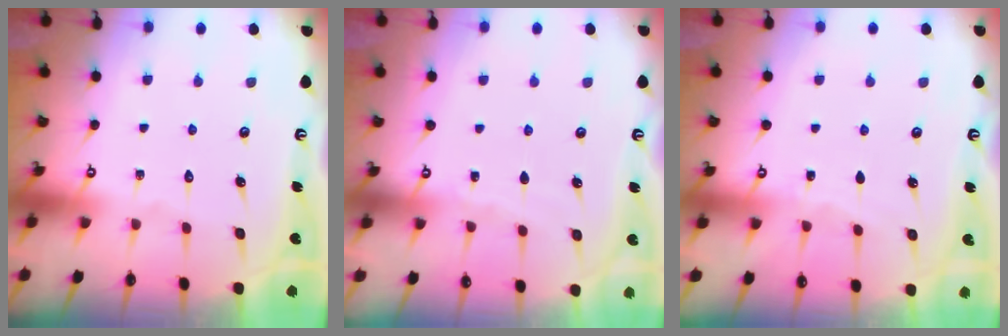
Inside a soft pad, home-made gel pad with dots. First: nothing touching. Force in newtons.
{"total": 2.5, "press": 2.5, "slide": 0.4}
{"total": 2.9, "press": 2.8, "slide": 0.3}